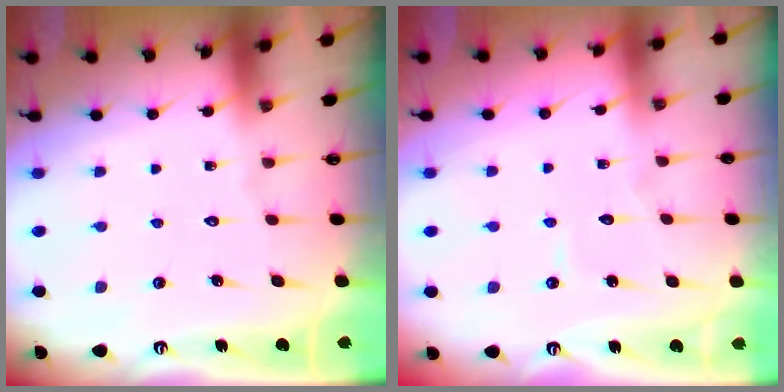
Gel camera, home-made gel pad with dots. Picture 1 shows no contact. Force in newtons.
{"total": 3.8, "press": 3.8, "slide": 0.3}